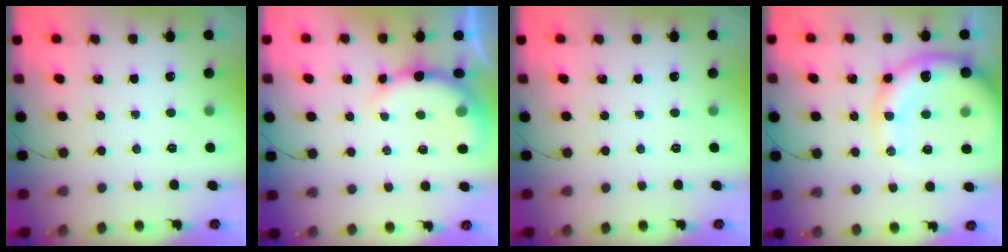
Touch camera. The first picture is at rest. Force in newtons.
{"total": 8.5, "press": 8.3, "slide": 1.5}
{"total": 0.0}
{"total": 16.3, "press": 15.9, "slide": 3.5}